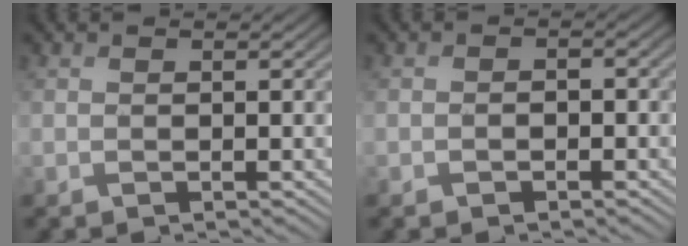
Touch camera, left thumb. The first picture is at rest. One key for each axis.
{"total": 1.1, "fx": -0.6, "fy": 0.8, "fz": 0.4, "tx": -0.005, "ty": 0.001, "tz": -0.013}